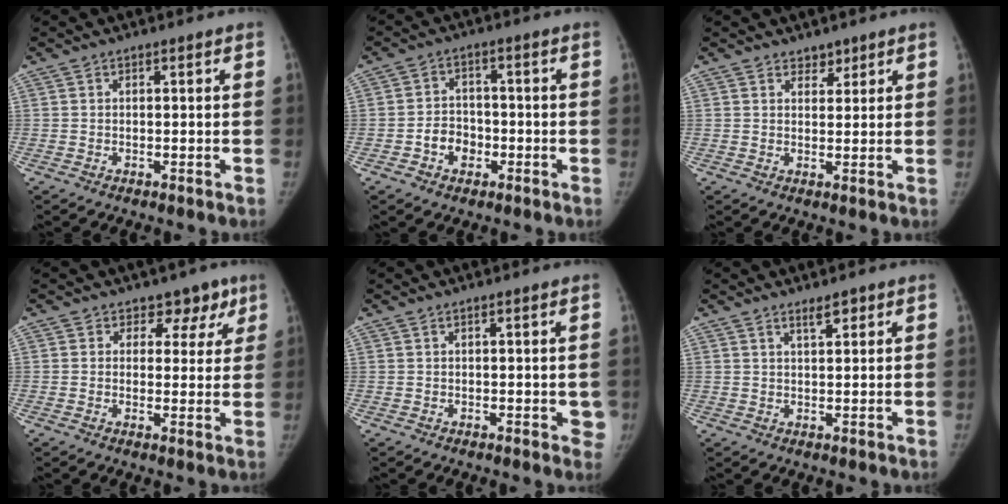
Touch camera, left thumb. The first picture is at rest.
{"total": 5.3, "force": [-2.0, 4.3, 2.4], "torque": [-0.015, 0.021, -0.037]}
{"total": 2.3, "force": [1.8, 1.3, 0.4], "torque": [0.013, -0.011, 0.024]}
{"total": 5.7, "force": [3.5, 4.4, 0.9], "torque": [0.031, -0.014, 0.029]}
{"total": 2.5, "force": [0.3, 1.3, 2.2], "torque": [-0.010, -0.003, 0.005]}
{"total": 2.4, "force": [1.7, 0.7, 1.5], "torque": [-0.021, -0.013, 0.030]}